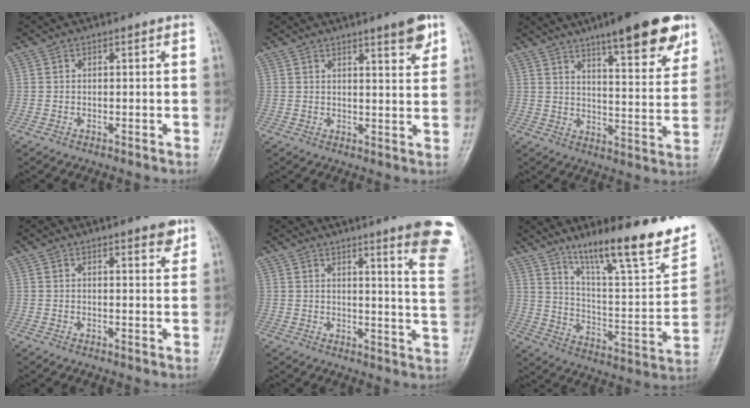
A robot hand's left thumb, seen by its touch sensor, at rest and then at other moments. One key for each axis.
{"total": 5.6, "fx": 3.6, "fy": 0.9, "fz": 4.1, "tx": -0.048, "ty": -0.023, "tz": 0.048}
{"total": 17.8, "fx": 11.4, "fy": 4.1, "fz": 13.0, "tx": -0.146, "ty": -0.050, "tz": 0.161}
{"total": 3.2, "fx": 2.3, "fy": 0.9, "fz": 2.0, "tx": -0.015, "ty": -0.013, "tz": 0.027}
{"total": 14.8, "fx": 9.5, "fy": 1.1, "fz": 11.3, "tx": -0.116, "ty": -0.058, "tz": 0.101}
{"total": 22.8, "fx": 15.9, "fy": 4.2, "fz": 15.8, "tx": -0.207, "ty": -0.070, "tz": 0.259}